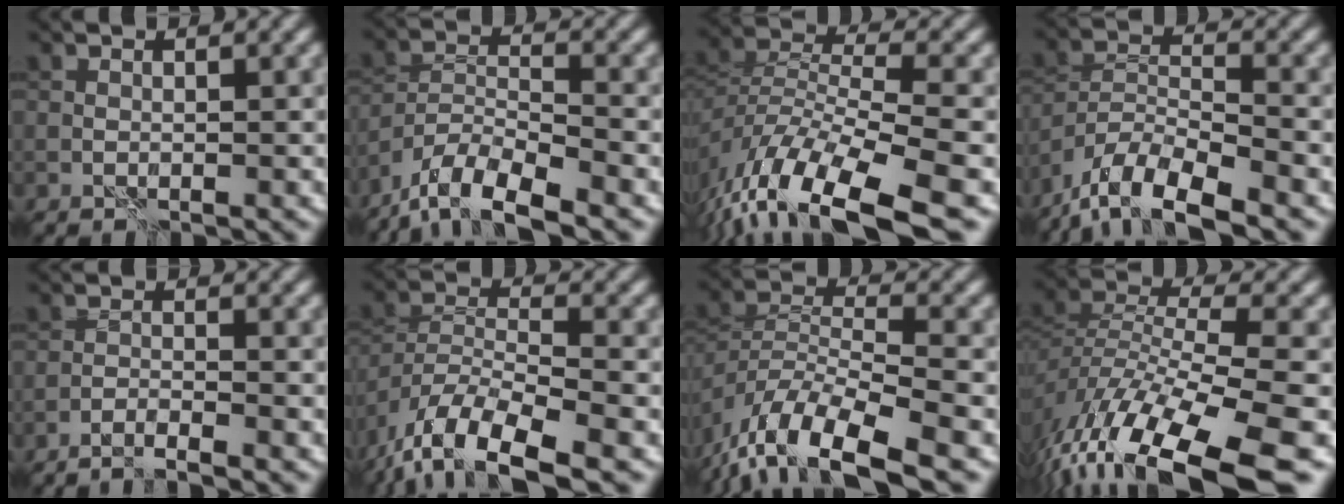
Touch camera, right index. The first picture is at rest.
{"total": 8.3, "force": [-6.7, 2.4, 4.4], "torque": [-0.075, -0.003, -0.127]}
{"total": 12.0, "force": [-7.7, 4.6, 7.9], "torque": [-0.147, -0.008, -0.142]}
{"total": 9.5, "force": [-7.5, 2.7, 5.1], "torque": [-0.088, -0.008, -0.141]}
{"total": 2.5, "force": [-2.0, 0.2, 1.5], "torque": [-0.030, 0.005, -0.043]}
{"total": 10.7, "force": [-7.7, 3.5, 6.5], "torque": [-0.110, -0.005, -0.147]}
{"total": 11.5, "force": [-8.2, 4.0, 7.0], "torque": [-0.128, -0.005, -0.151]}
{"total": 14.5, "force": [-10.0, 4.6, 9.4], "torque": [-0.201, -0.011, -0.162]}